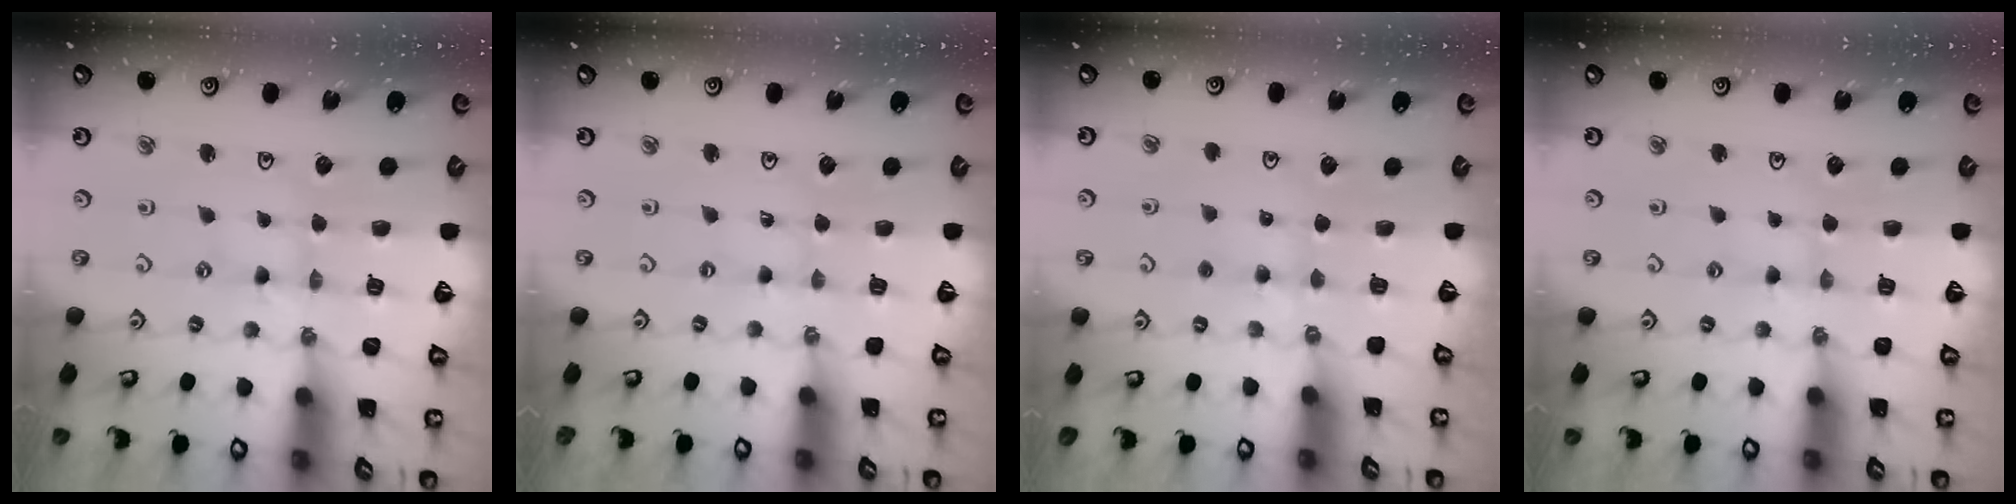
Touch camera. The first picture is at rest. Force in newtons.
{"total": 0.0}
{"total": 3.4, "press": 3.3, "slide": 0.4}
{"total": 2.6, "press": 2.5, "slide": 0.4}